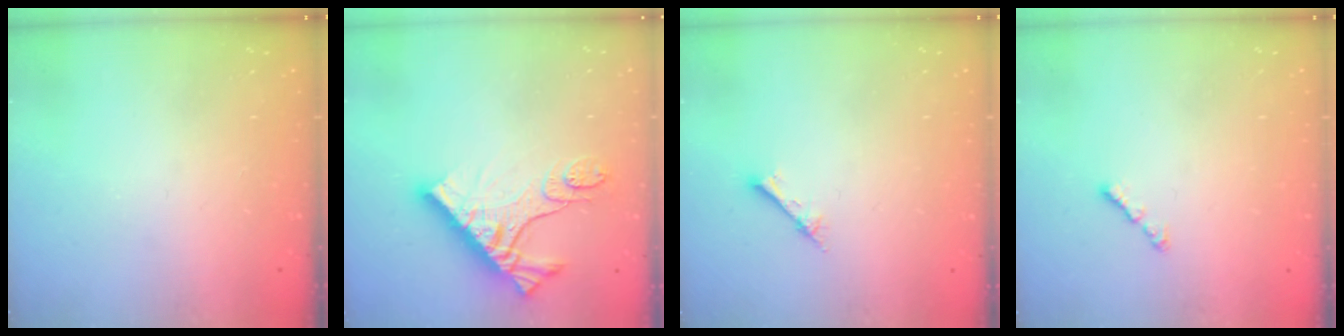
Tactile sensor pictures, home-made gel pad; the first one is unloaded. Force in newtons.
{"total": 12.7, "press": 12.7, "slide": 1.2}
{"total": 2.4, "press": 2.4, "slide": 0.3}
{"total": 1.6, "press": 1.5, "slide": 0.5}